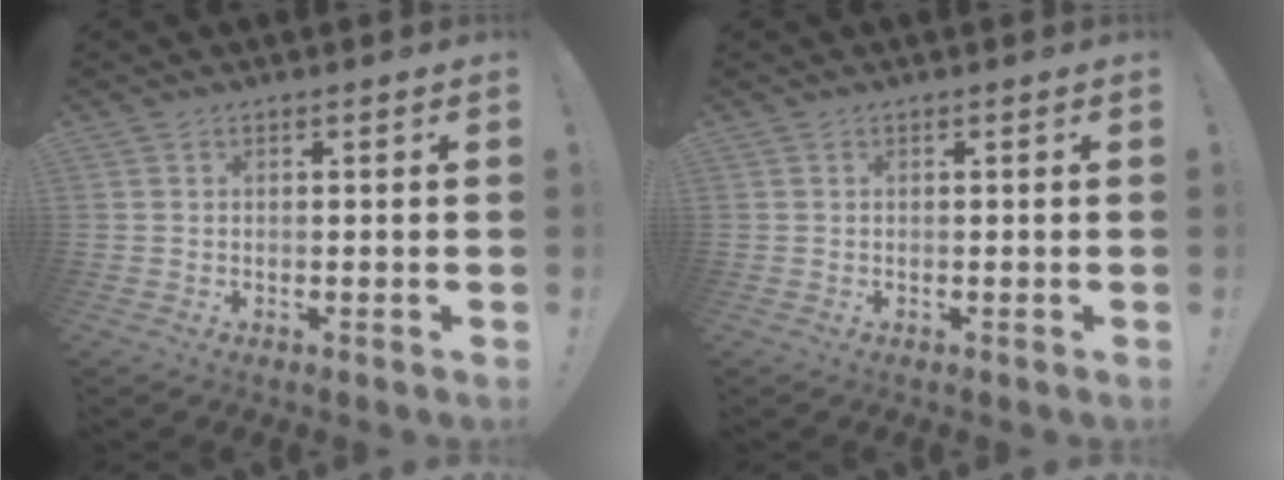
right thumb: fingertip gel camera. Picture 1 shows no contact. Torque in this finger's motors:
{"motor_torque": [0.00, 0.00, 0.00, 0.00, 0.00]}